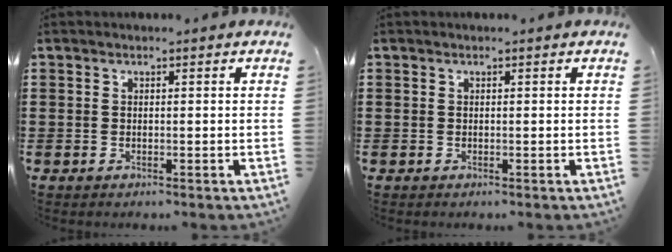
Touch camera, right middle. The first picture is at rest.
{"total": 0.0}